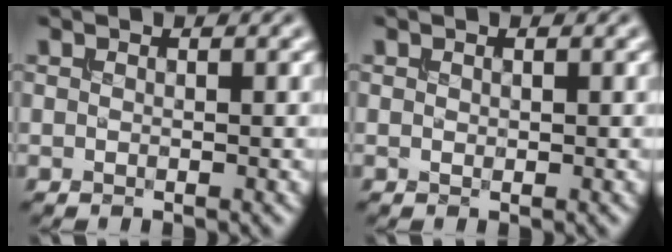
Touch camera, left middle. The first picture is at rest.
{"total": 0.0}